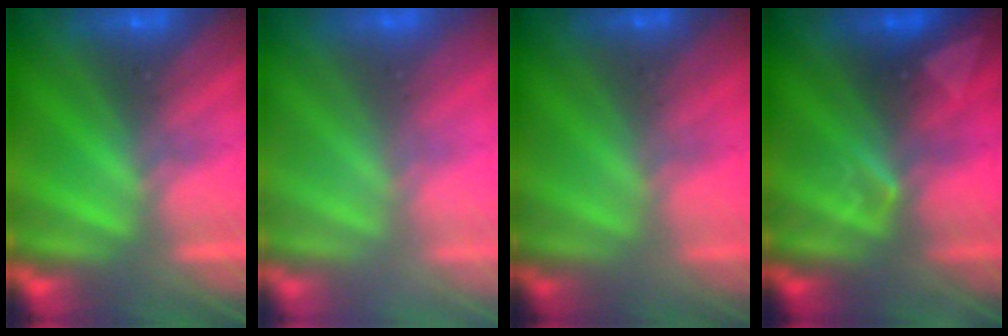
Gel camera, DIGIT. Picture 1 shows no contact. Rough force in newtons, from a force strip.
{"total": 2.8}
{"total": 1.4}
{"total": 2.4}